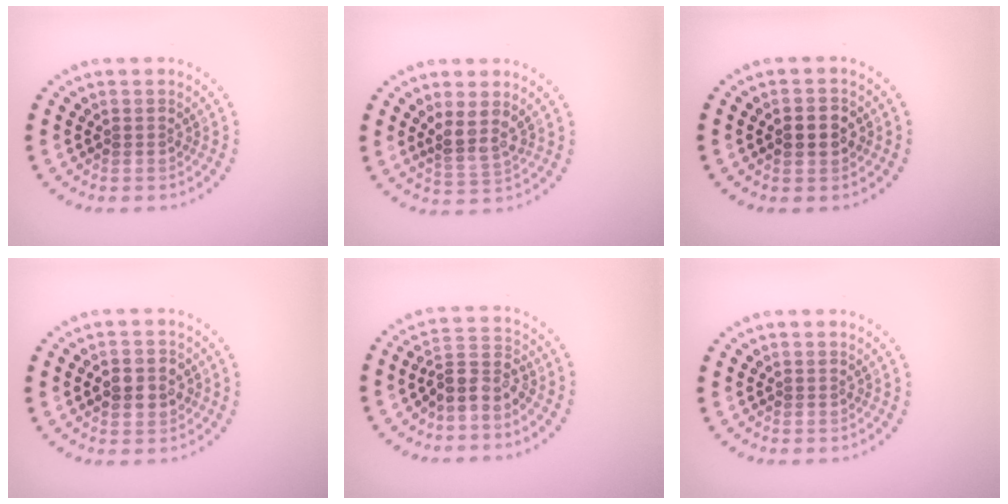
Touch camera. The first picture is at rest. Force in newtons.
{"total": 2.5, "press": 2.0, "slide": 1.5}
{"total": 2.2, "press": 2.2, "slide": 0.1}
{"total": 2.6, "press": 2.6, "slide": 0.4}
{"total": 3.1, "press": 2.4, "slide": 1.9}
{"total": 0.0}